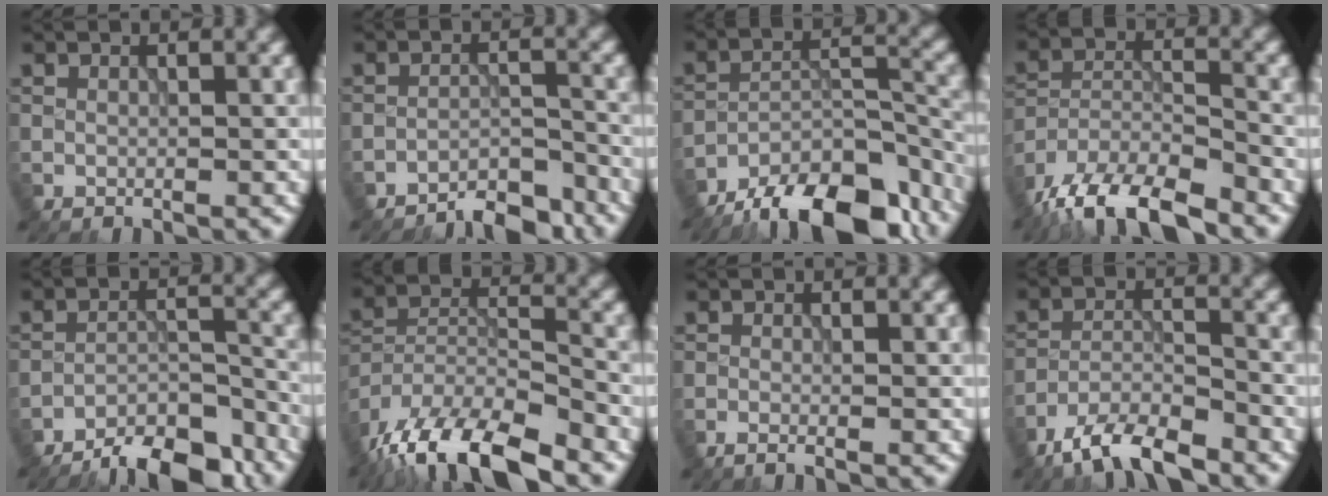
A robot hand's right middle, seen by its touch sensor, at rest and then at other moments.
{"total": 4.6, "force": [-4.3, 0.9, 1.5], "torque": [-0.020, 0.003, -0.067]}
{"total": 13.7, "force": [-10.8, 4.7, 6.9], "torque": [-0.124, -0.002, -0.169]}
{"total": 11.4, "force": [-9.1, 3.4, 5.9], "torque": [-0.102, -0.022, -0.156]}
{"total": 9.0, "force": [-7.9, 2.3, 3.6], "torque": [-0.045, -0.001, -0.123]}
{"total": 12.5, "force": [-9.4, 3.8, 7.3], "torque": [-0.145, -0.006, -0.167]}
{"total": 1.3, "force": [-0.9, 0.3, 0.9], "torque": [-0.009, -0.005, -0.026]}
{"total": 6.8, "force": [-5.6, 1.9, 3.5], "torque": [-0.061, -0.007, -0.111]}